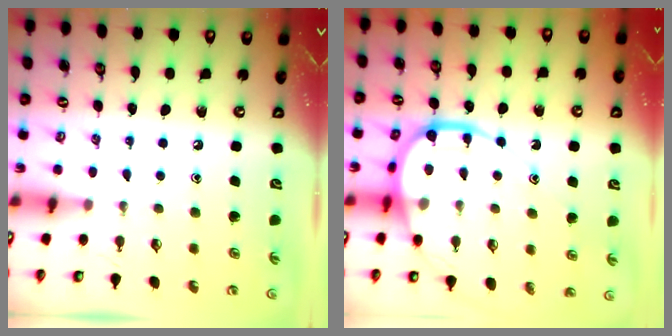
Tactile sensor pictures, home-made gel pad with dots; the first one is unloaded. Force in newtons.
{"total": 13.7, "press": 13.6, "slide": 1.6}